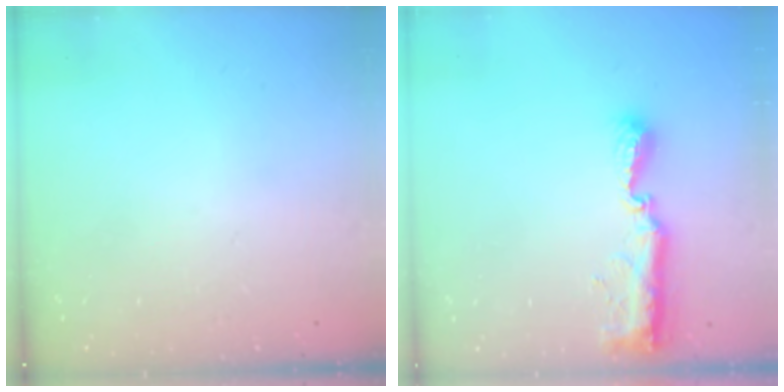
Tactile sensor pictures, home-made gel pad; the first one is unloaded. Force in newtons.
{"total": 8.6, "press": 8.6, "slide": 0.5}